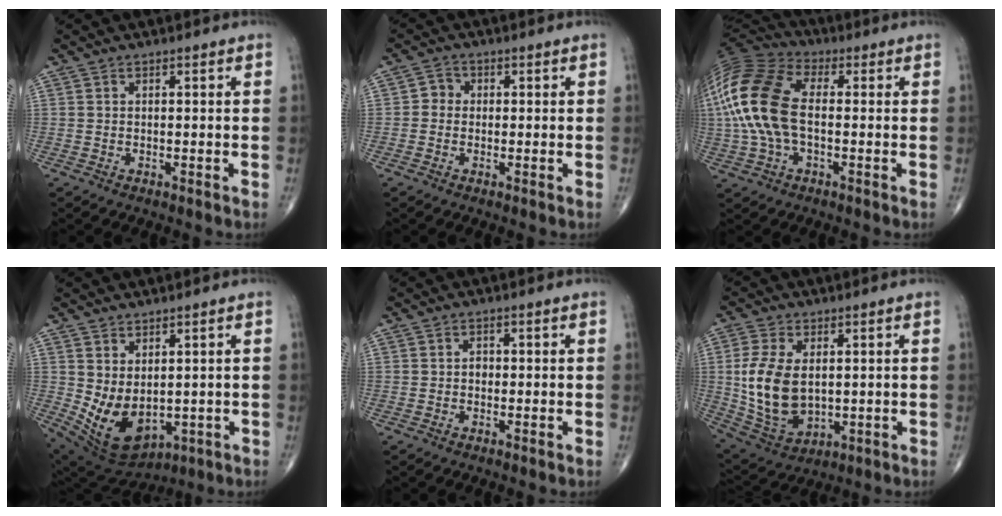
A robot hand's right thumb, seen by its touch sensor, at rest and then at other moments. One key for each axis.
{"total": 2.5, "fx": -0.2, "fy": 2.2, "fz": 1.0, "tx": 0.001, "ty": 0.008, "tz": -0.012}
{"total": 18.3, "fx": 0.1, "fy": 10.3, "fz": 15.1, "tx": -0.345, "ty": 0.027, "tz": -0.004}
{"total": 10.7, "fx": -0.2, "fy": 6.6, "fz": 8.4, "tx": -0.138, "ty": -0.012, "tz": 0.032}
{"total": 1.0, "fx": -0.1, "fy": 0.8, "fz": 0.6, "tx": -0.003, "ty": 0.003, "tz": -0.005}
{"total": 13.6, "fx": 1.0, "fy": 8.3, "fz": 10.7, "tx": -0.209, "ty": -0.013, "tz": 0.035}